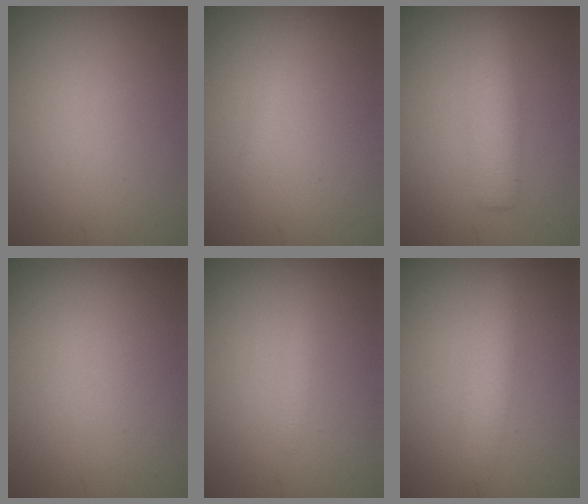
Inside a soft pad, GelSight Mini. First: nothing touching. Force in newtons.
{"total": 0.5, "press": 0.5, "slide": 0.0}
{"total": 3.2, "press": 3.2, "slide": 0.1}
{"total": 0.0}
{"total": 0.6, "press": 0.6, "slide": 0.1}
{"total": 2.5, "press": 2.5, "slide": 0.1}